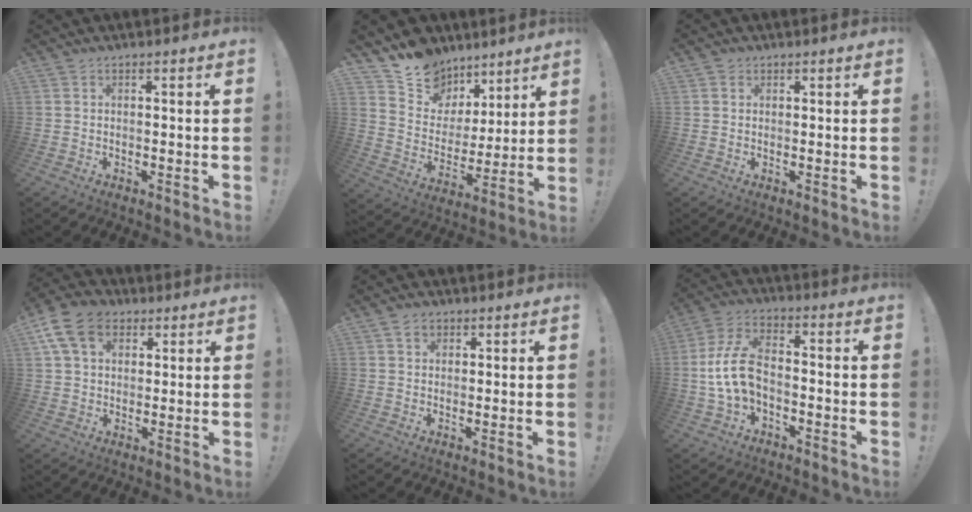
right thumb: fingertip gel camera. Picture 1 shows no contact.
{"total": 12.2, "force": [8.9, 8.2, 1.6], "torque": [-0.031, -0.073, 0.172]}
{"total": 1.0, "force": [0.6, 0.8, 0.1], "torque": [-0.003, 0.002, 0.011]}
{"total": 13.3, "force": [5.8, 9.5, 7.3], "torque": [-0.129, -0.015, 0.115]}
{"total": 2.9, "force": [1.6, 2.3, 1.0], "torque": [-0.012, -0.001, 0.029]}
{"total": 11.7, "force": [-2.2, 7.1, 9.0], "torque": [-0.198, 0.012, -0.038]}